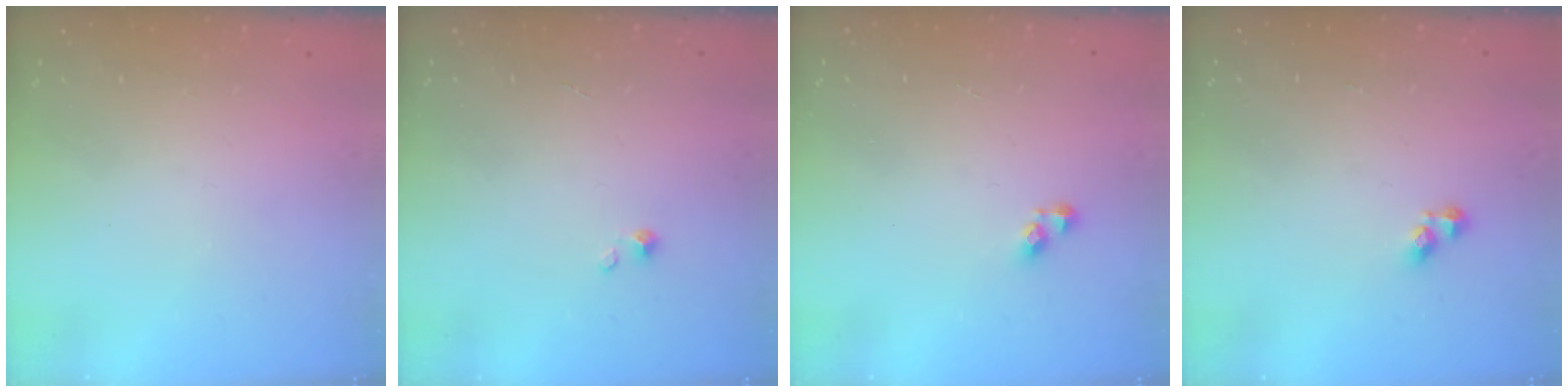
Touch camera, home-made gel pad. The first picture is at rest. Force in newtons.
{"total": 0.7, "press": 0.7, "slide": 0.1}
{"total": 3.2, "press": 3.2, "slide": 0.6}
{"total": 2.8, "press": 2.8, "slide": 0.3}